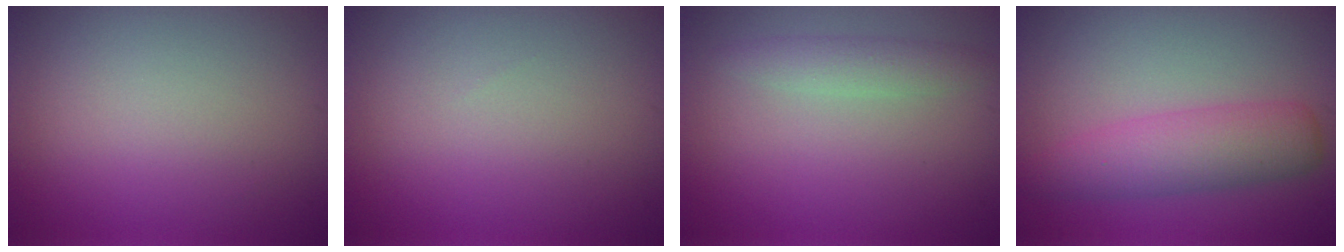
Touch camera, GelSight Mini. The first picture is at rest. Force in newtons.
{"total": 0.0}
{"total": 1.9, "press": 1.9, "slide": 0.0}
{"total": 4.5, "press": 4.5, "slide": 0.1}